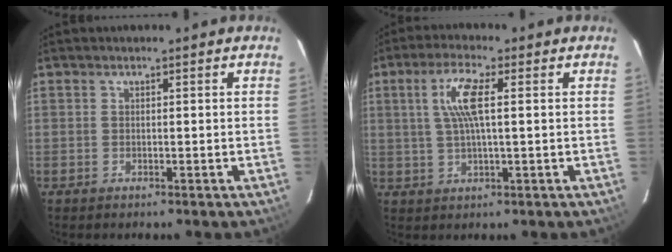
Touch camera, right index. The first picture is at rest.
{"total": 7.1, "force": [1.6, 1.3, 6.8], "torque": [-0.134, 0.007, 0.032]}